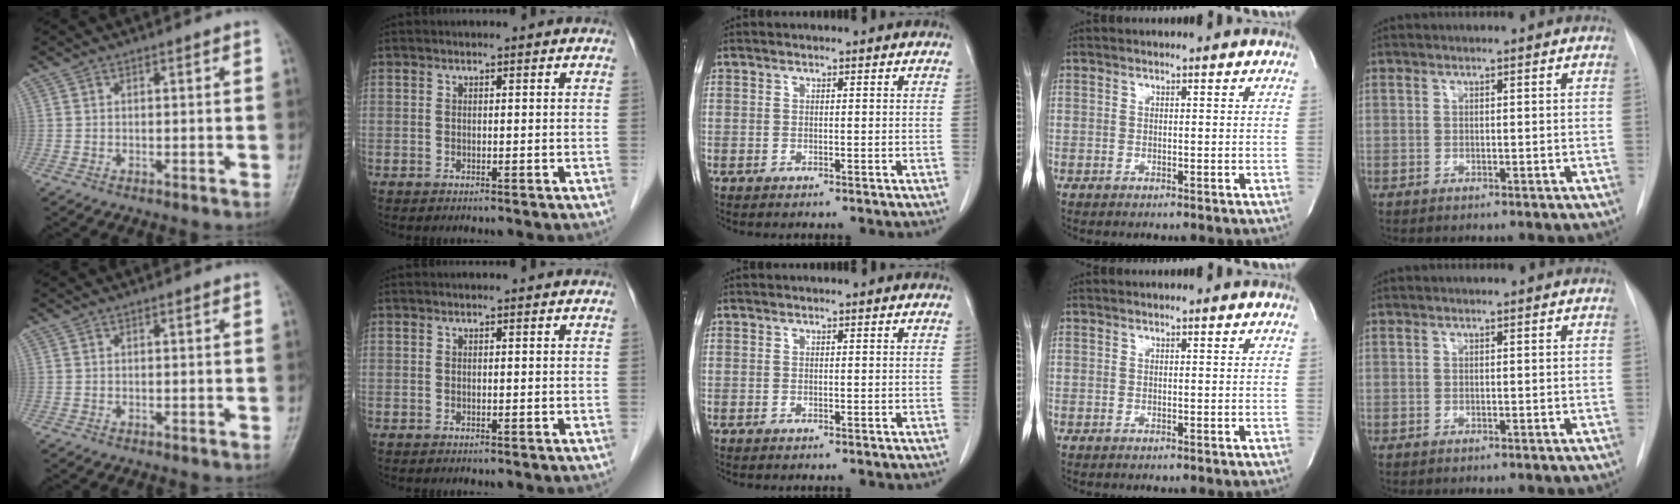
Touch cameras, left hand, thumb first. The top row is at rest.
{}